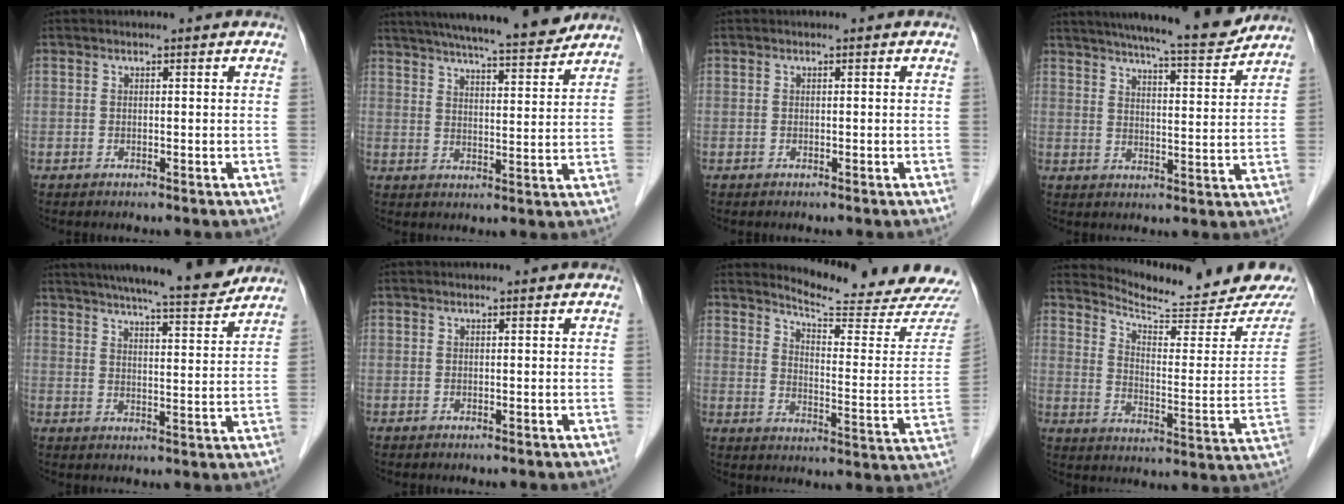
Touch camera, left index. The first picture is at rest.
{"total": 18.2, "force": [16.1, 1.5, 8.4], "torque": [-0.135, 0.015, 0.228]}
{"total": 0.0}
{"total": 15.1, "force": [13.6, 0.6, 6.5], "torque": [-0.100, -0.004, 0.186]}
{"total": 15.5, "force": [13.9, 0.6, 6.9], "torque": [-0.107, 0.002, 0.190]}
{"total": 0.0}
{"total": 17.9, "force": [17.5, -0.8, 3.8], "torque": [-0.058, -0.120, 0.212]}
{"total": 16.5, "force": [16.1, 0.3, 3.3], "torque": [-0.053, -0.082, 0.213]}